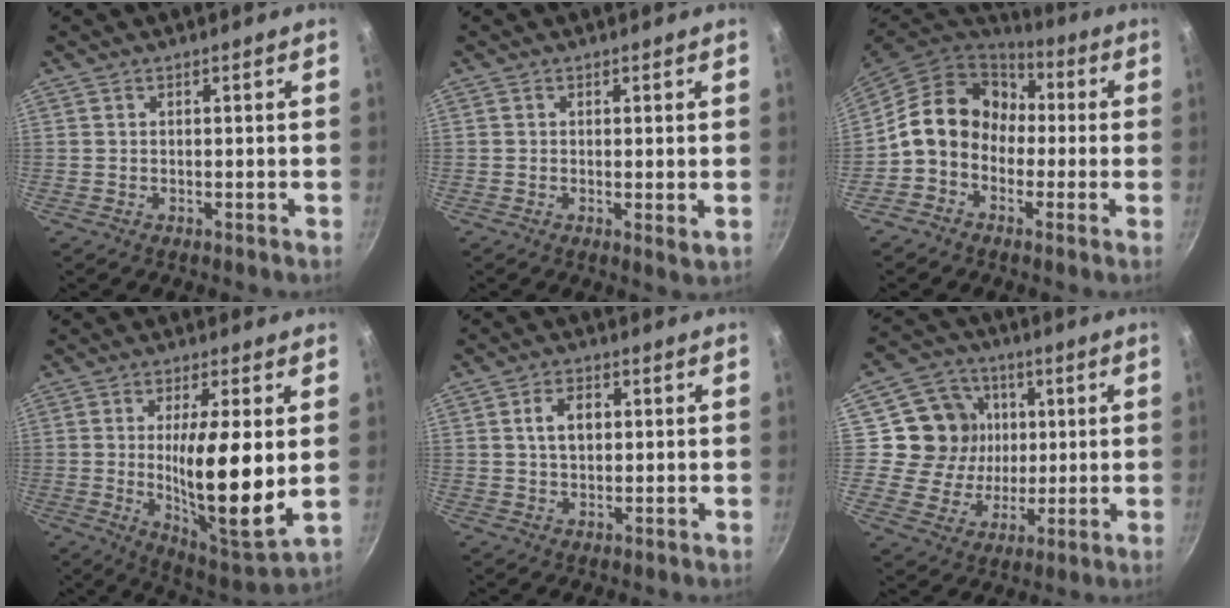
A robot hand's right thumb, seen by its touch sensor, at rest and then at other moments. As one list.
[{"total": 1.8, "force": [0.3, 0.4, 1.7], "torque": [-0.027, -0.011, 0.001]}, {"total": 14.3, "force": [-0.4, 11.9, 7.9], "torque": [-0.102, 0.046, -0.030]}, {"total": 16.9, "force": [0.4, 4.0, 16.4], "torque": [-0.267, -0.036, 0.010]}, {"total": 5.3, "force": [1.1, 3.5, 3.9], "torque": [-0.051, 0.005, 0.017]}, {"total": 13.7, "force": [2.5, 12.7, 4.7], "torque": [-0.053, 0.005, 0.042]}]